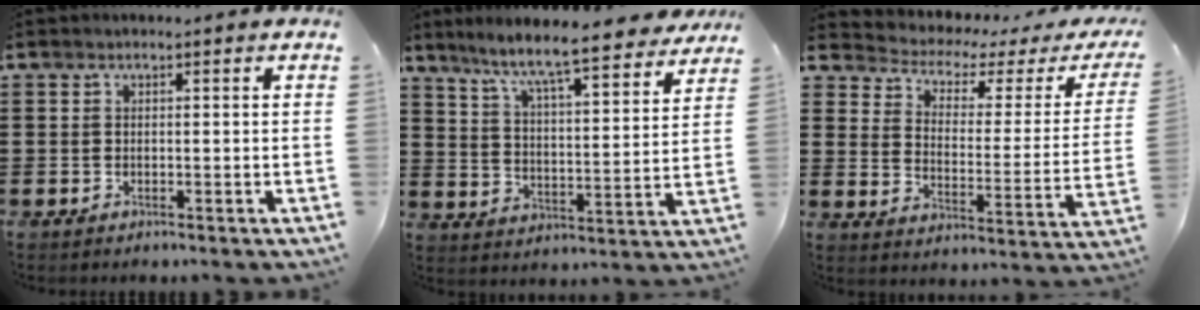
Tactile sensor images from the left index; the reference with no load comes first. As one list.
[{"total": 7.6, "force": [6.8, -0.5, 3.3], "torque": [-0.093, -0.048, 0.110]}, {"total": 2.5, "force": [2.0, 1.1, 1.2], "torque": [-0.043, -0.020, 0.022]}]